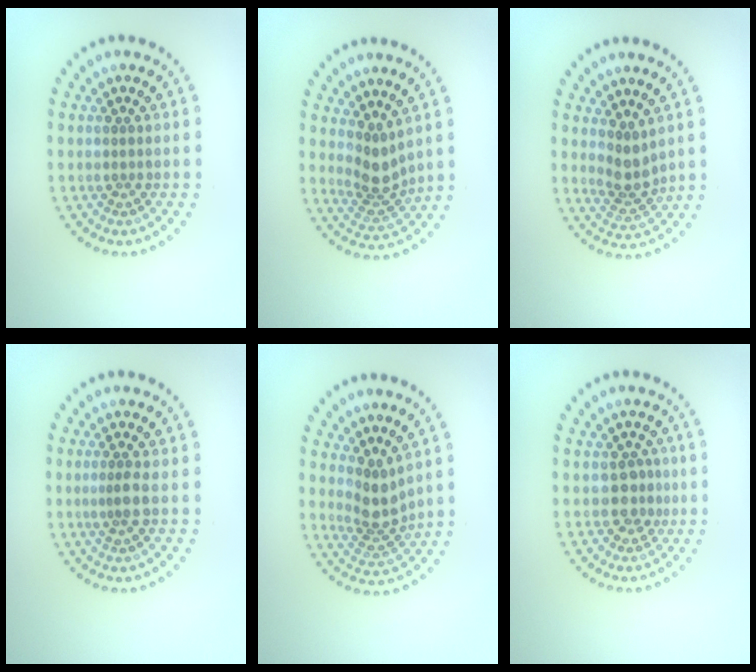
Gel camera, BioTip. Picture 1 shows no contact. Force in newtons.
{"total": 2.9, "press": 2.1, "slide": 2.1}
{"total": 2.6, "press": 2.1, "slide": 1.6}
{"total": 1.2, "press": 0.8, "slide": 0.9}
{"total": 2.8, "press": 2.1, "slide": 1.9}
{"total": 1.9, "press": 1.5, "slide": 1.0}